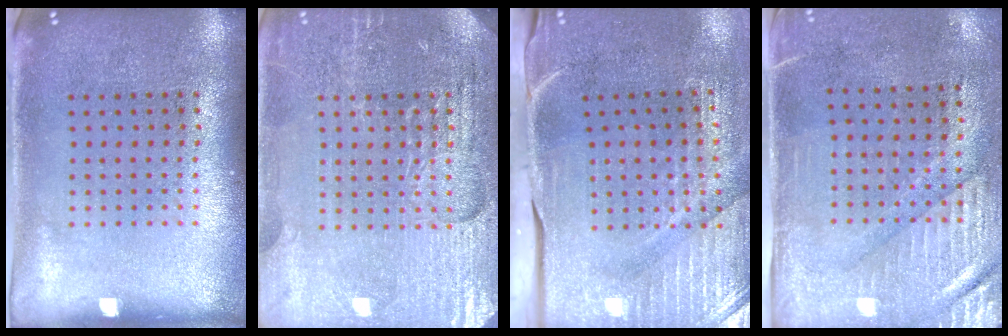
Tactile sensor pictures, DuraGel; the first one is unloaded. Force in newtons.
{"total": 4.2, "press": 4.0, "slide": 1.2}
{"total": 4.6, "press": 3.9, "slide": 2.5}
{"total": 3.0, "press": 2.6, "slide": 1.5}